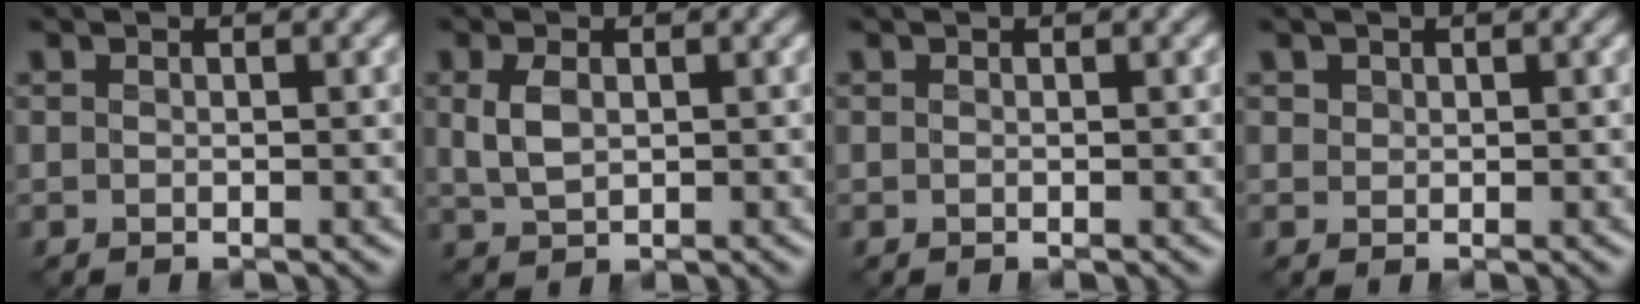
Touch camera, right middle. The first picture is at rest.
{"total": 2.1, "force": [0.2, 1.3, 1.7], "torque": [-0.043, -0.004, 0.010]}
{"total": 0.0}
{"total": 0.7, "force": [0.5, 0.5, 0.0], "torque": [-0.002, -0.002, 0.012]}